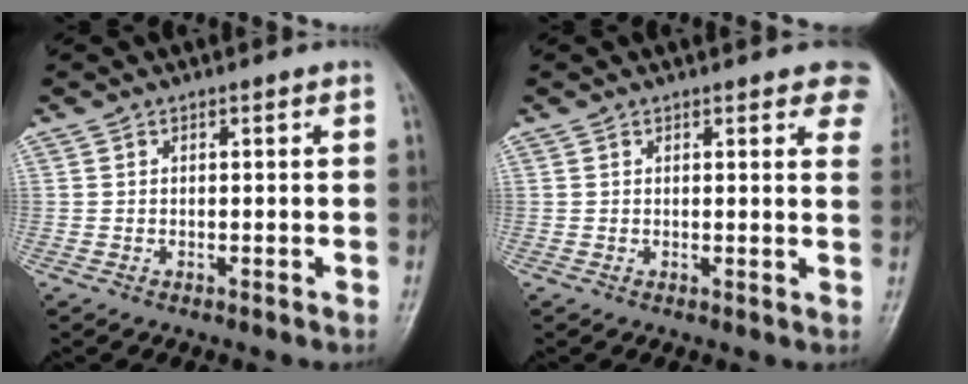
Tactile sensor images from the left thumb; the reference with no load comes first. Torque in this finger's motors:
{"motor_torque": [3.43, 1.58, 0.78, -0.59, 0.00]}